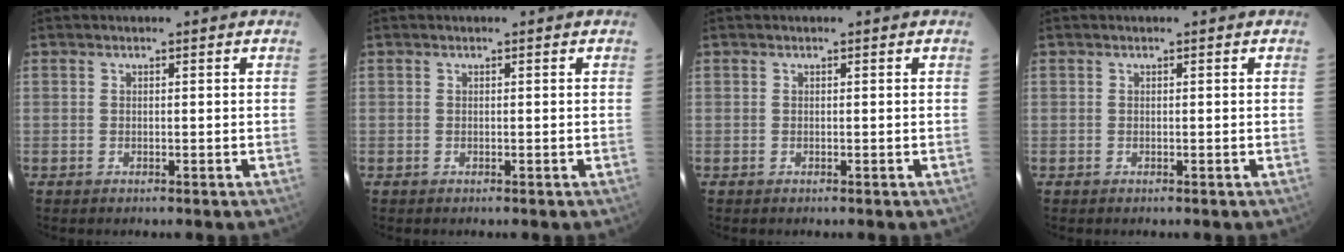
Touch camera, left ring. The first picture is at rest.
{"total": 0.0}
{"total": 0.0}
{"total": 0.0}